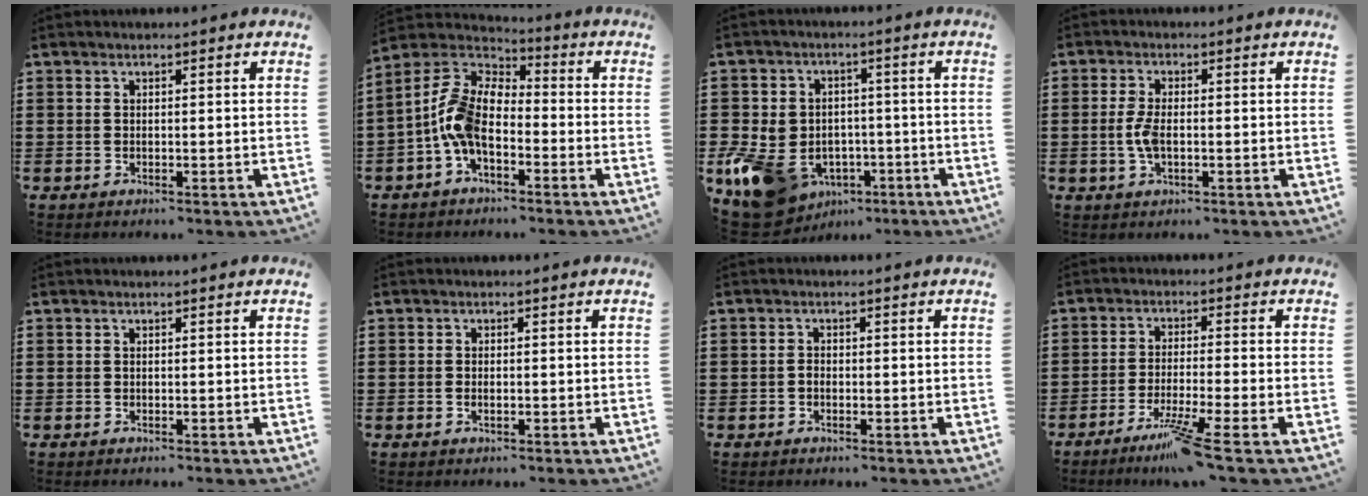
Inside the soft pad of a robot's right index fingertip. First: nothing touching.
{"total": 9.2, "force": [-1.3, 4.8, 7.8], "torque": [-0.194, -0.008, -0.036]}
{"total": 10.2, "force": [-4.4, 7.9, 4.8], "torque": [-0.143, 0.013, -0.080]}
{"total": 3.9, "force": [-0.5, 1.6, 3.6], "torque": [-0.088, -0.006, -0.017]}
{"total": 0.0}
{"total": 1.1, "force": [-0.3, 0.5, 0.9], "torque": [-0.018, -0.001, -0.006]}
{"total": 1.0, "force": [-0.5, 0.6, 0.6], "torque": [-0.013, -0.001, -0.009]}
{"total": 6.3, "force": [-4.3, -0.7, 4.6], "torque": [-0.094, -0.022, -0.080]}